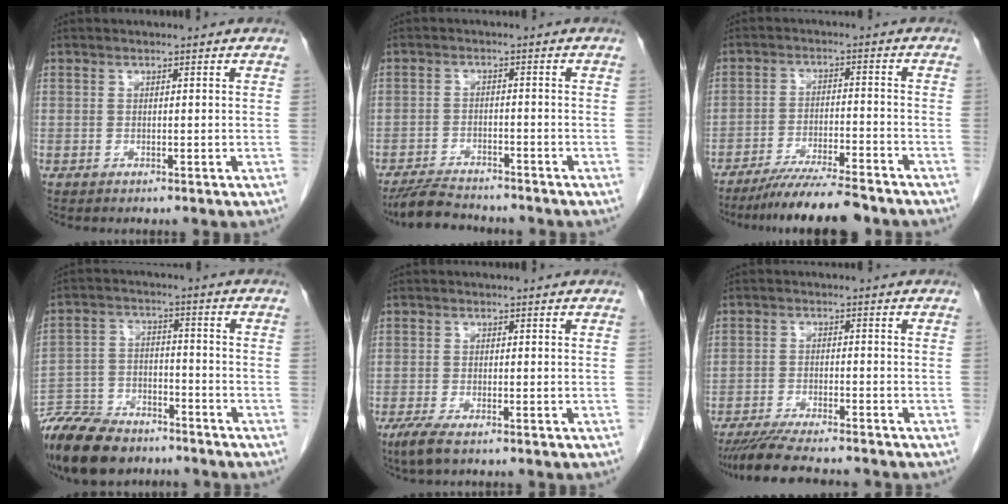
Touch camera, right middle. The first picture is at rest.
{"total": 6.5, "force": [-6.1, 1.1, 2.0], "torque": [-0.039, -0.020, -0.104]}
{"total": 10.5, "force": [-9.2, 0.3, 5.1], "torque": [-0.076, -0.023, -0.148]}
{"total": 14.5, "force": [-11.9, 5.6, 6.3], "torque": [-0.125, -0.011, -0.203]}
{"total": 3.2, "force": [-2.1, 0.6, 2.4], "torque": [-0.056, -0.011, -0.042]}
{"total": 9.8, "force": [-8.7, 0.7, 4.4], "torque": [-0.067, -0.022, -0.137]}